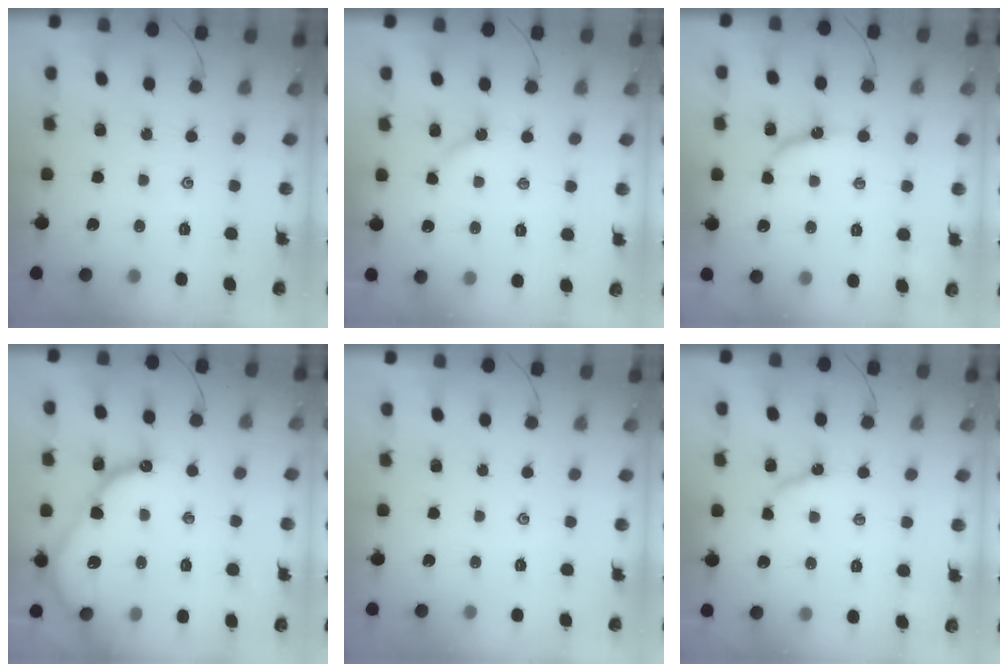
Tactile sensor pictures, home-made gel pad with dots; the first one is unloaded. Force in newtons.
{"total": 2.9, "press": 2.8, "slide": 0.5}
{"total": 8.0, "press": 7.9, "slide": 0.8}
{"total": 13.0, "press": 12.9, "slide": 1.2}
{"total": 0.0}
{"total": 5.0, "press": 4.9, "slide": 0.6}